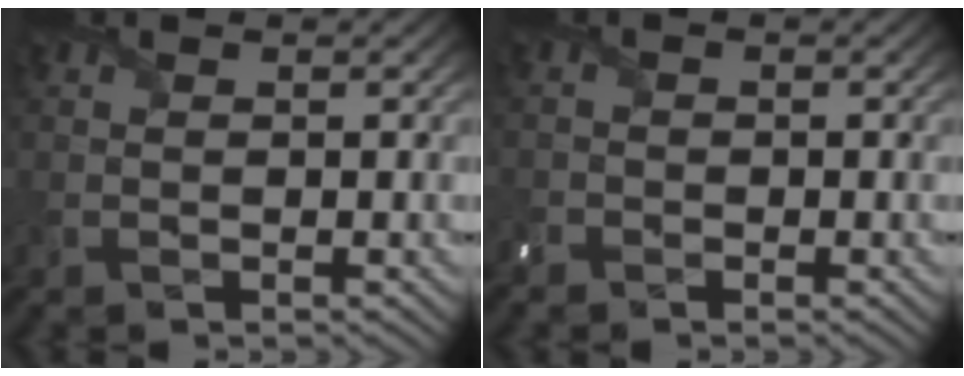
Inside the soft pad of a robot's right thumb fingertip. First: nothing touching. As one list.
[{"total": 1.9, "force": [-1.6, 1.0, 0.3], "torque": [-0.013, -0.006, -0.039]}]